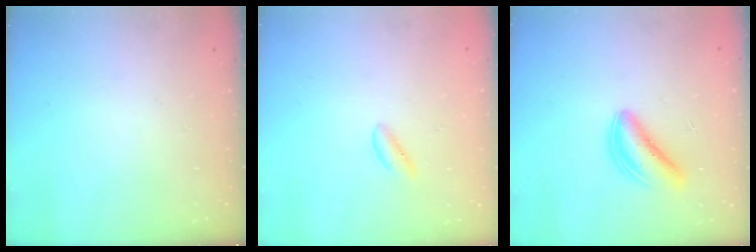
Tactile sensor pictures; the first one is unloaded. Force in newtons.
{"total": 0.5, "press": 0.4, "slide": 0.4}
{"total": 5.5, "press": 5.5, "slide": 0.2}